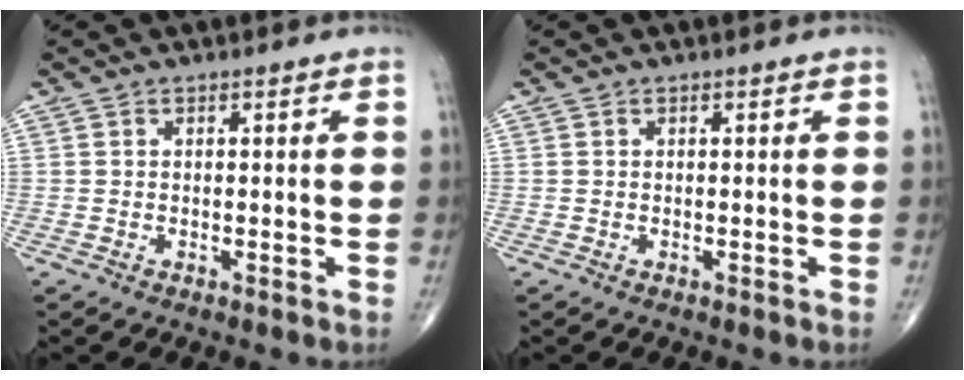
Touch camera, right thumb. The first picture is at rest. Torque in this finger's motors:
{"motor_torque": [0.18, 0.07, 0.13, 0.03, 0.00]}